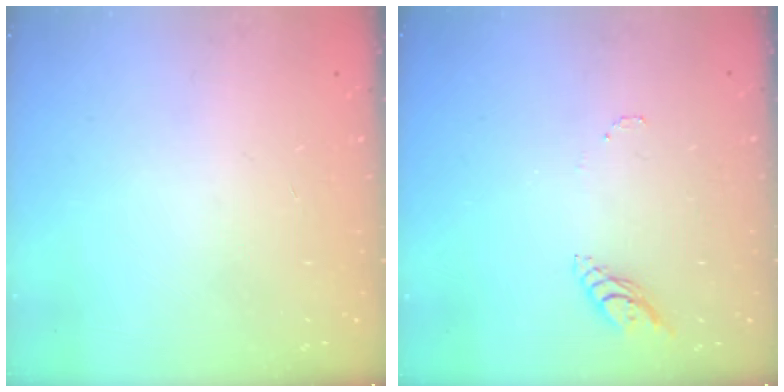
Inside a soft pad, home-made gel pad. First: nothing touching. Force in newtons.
{"total": 6.4, "press": 6.4, "slide": 0.6}